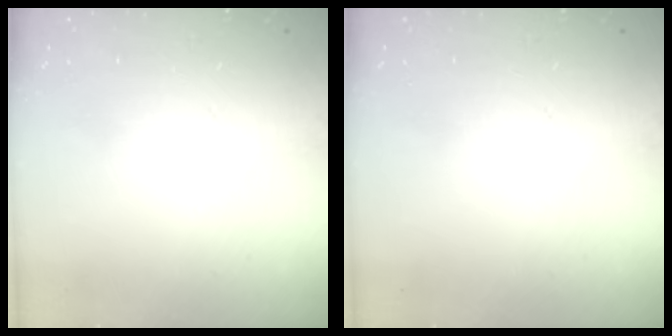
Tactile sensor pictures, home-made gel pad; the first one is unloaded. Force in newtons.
{"total": 0.0}